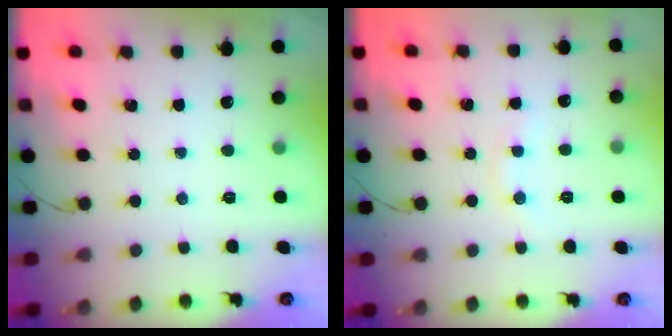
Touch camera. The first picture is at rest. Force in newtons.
{"total": 4.1, "press": 3.9, "slide": 1.3}